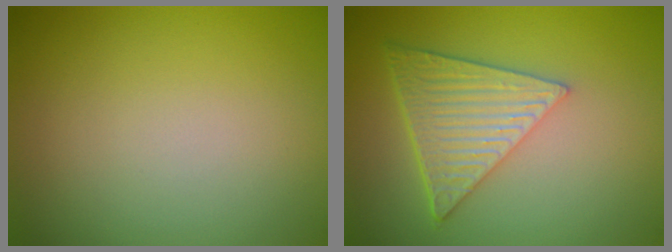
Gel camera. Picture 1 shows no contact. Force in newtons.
{"total": 6.7, "press": 4.8, "slide": 4.7}